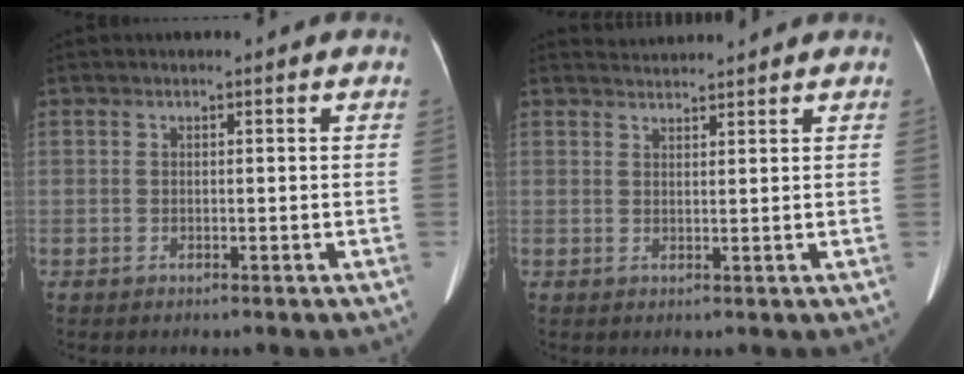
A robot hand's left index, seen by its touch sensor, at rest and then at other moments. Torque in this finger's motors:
{"motor_torque": [-0.37, -0.58, -0.27, -0.09]}